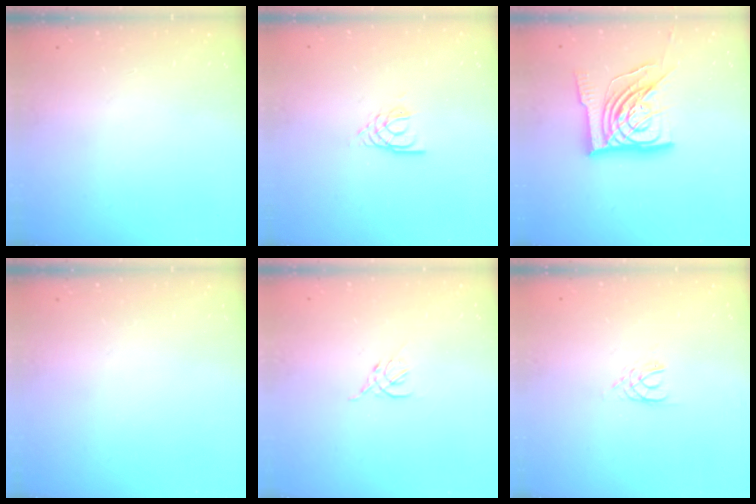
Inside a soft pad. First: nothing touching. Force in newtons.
{"total": 3.5, "press": 3.5, "slide": 0.4}
{"total": 21.1, "press": 21.0, "slide": 2.2}
{"total": 0.0}
{"total": 2.6, "press": 2.5, "slide": 0.8}
{"total": 3.0, "press": 2.9, "slide": 0.4}